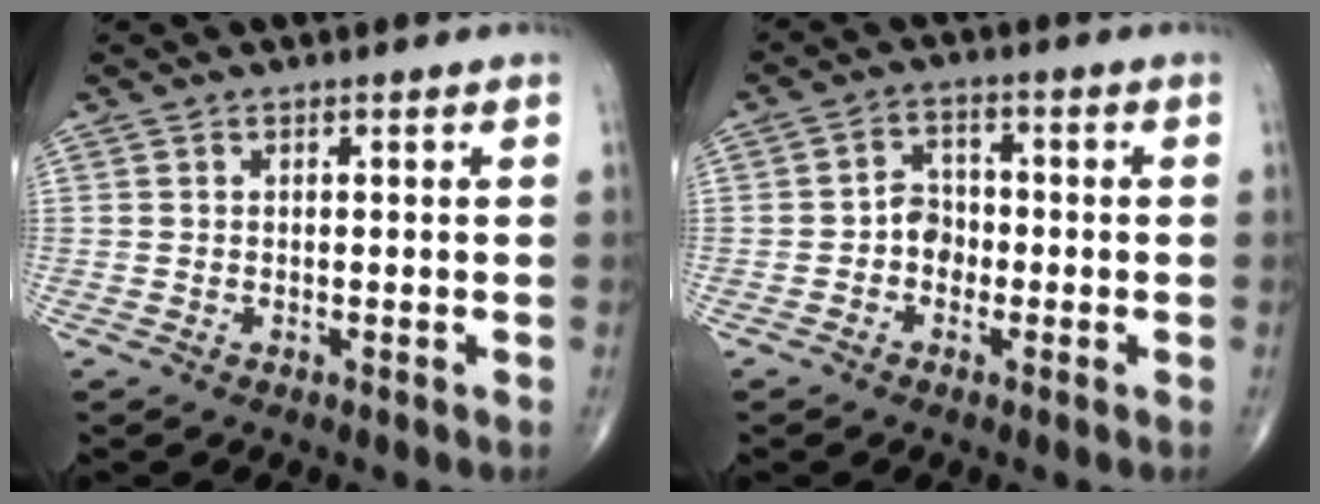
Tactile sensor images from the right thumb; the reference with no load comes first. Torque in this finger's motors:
{"motor_torque": [0.38, -0.07, 0.21, -0.37, 0.02]}